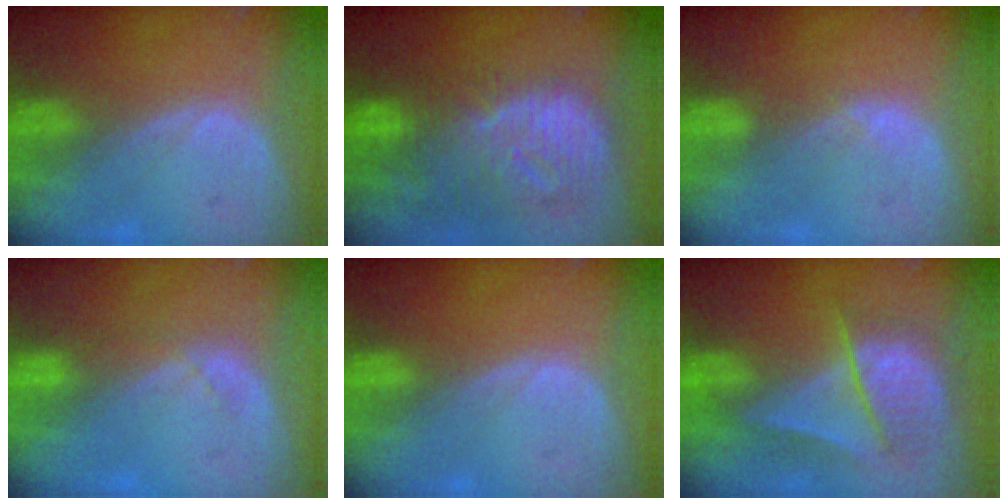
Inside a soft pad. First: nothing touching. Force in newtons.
{"total": 12.5, "press": 10.8, "slide": 6.3}
{"total": 0.7, "press": 0.6, "slide": 0.4}
{"total": 2.1, "press": 1.9, "slide": 0.9}
{"total": 0.0}
{"total": 7.8, "press": 7.5, "slide": 2.1}